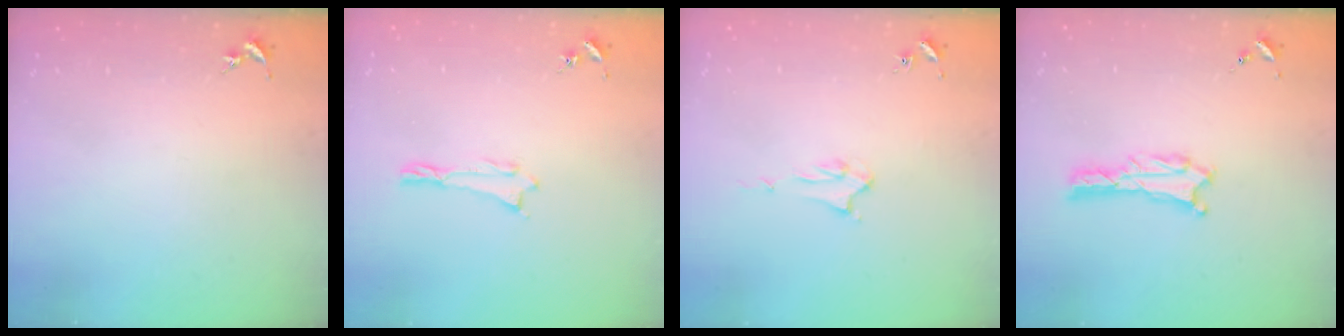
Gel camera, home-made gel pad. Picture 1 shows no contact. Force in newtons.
{"total": 0.0}
{"total": 1.9, "press": 1.9, "slide": 0.1}
{"total": 1.3, "press": 1.2, "slide": 0.1}